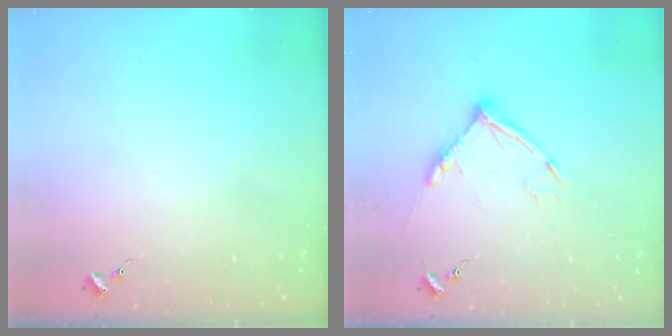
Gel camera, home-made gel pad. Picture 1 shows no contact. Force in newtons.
{"total": 12.8, "press": 12.7, "slide": 1.2}